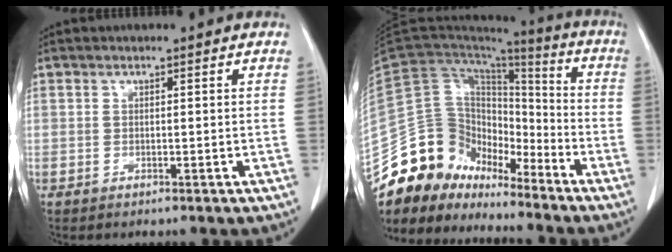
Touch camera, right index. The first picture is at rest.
{"total": 15.5, "force": [-13.0, 7.5, 3.7], "torque": [-0.065, 0.075, -0.239]}